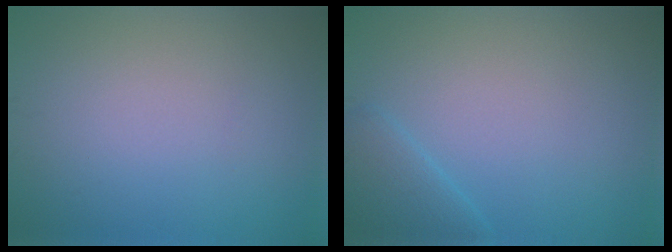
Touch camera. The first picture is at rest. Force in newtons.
{"total": 2.2, "press": 2.2, "slide": 0.1}